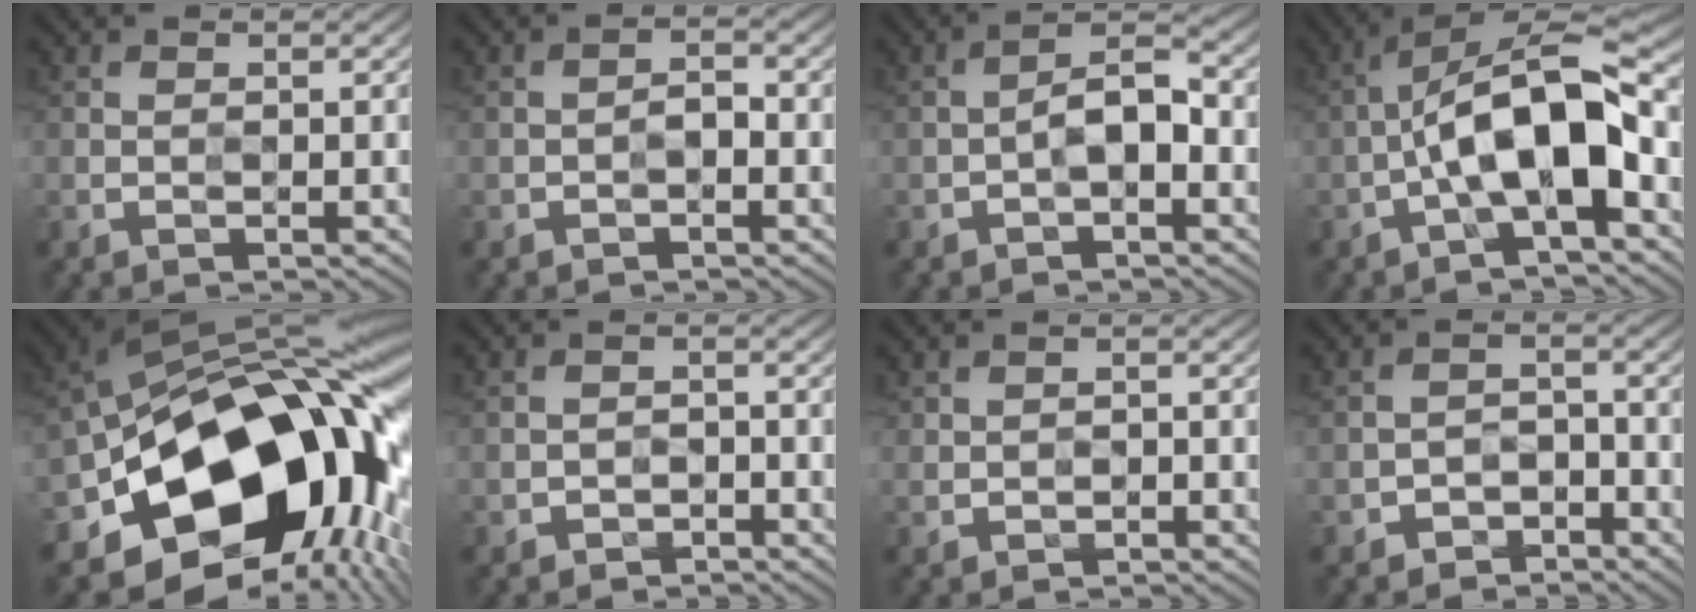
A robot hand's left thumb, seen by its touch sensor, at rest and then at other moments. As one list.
[{"total": 1.5, "force": [-0.7, 0.8, 1.0], "torque": [-0.013, 0.008, -0.014]}, {"total": 4.3, "force": [-1.2, 1.9, 3.6], "torque": [-0.056, 0.018, -0.026]}, {"total": 11.1, "force": [-2.3, 3.8, 10.2], "torque": [-0.180, 0.025, -0.046]}, {"total": 20.1, "force": [-5.9, 13.1, 14.1], "torque": [-0.241, -0.031, -0.090]}, {"total": 1.9, "force": [-1.5, 1.1, -0.4], "torque": [0.017, 0.005, -0.033]}, {"total": 0.9, "force": [-0.6, 0.6, -0.3], "torque": [0.011, 0.001, -0.013]}, {"total": 3.2, "force": [-2.6, 1.9, 0.1], "torque": [0.011, 0.010, -0.052]}]